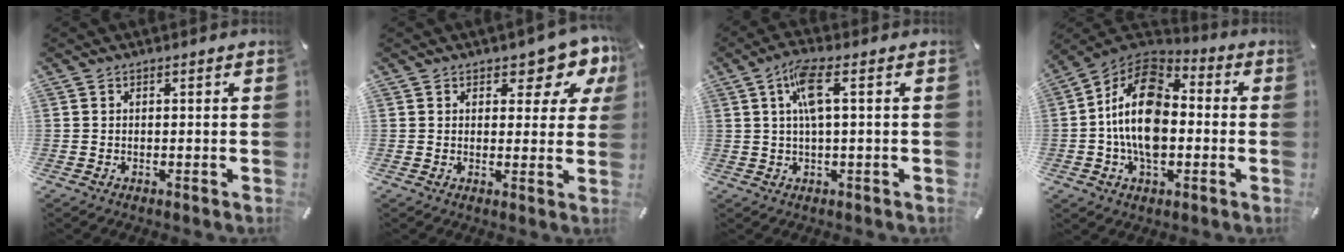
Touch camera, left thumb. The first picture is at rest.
{"total": 7.3, "force": [4.3, 4.0, 4.4], "torque": [-0.041, -0.031, 0.065]}
{"total": 6.7, "force": [1.2, 1.5, 6.4], "torque": [-0.124, 0.004, 0.020]}
{"total": 16.9, "force": [-2.4, 11.0, 12.7], "torque": [-0.259, 0.012, -0.052]}